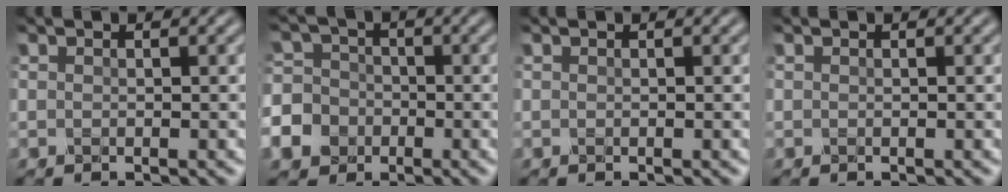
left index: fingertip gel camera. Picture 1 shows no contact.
{"total": 8.7, "force": [-4.4, 7.2, 2.3], "torque": [-0.068, -0.022, -0.099]}
{"total": 0.0}
{"total": 0.0}